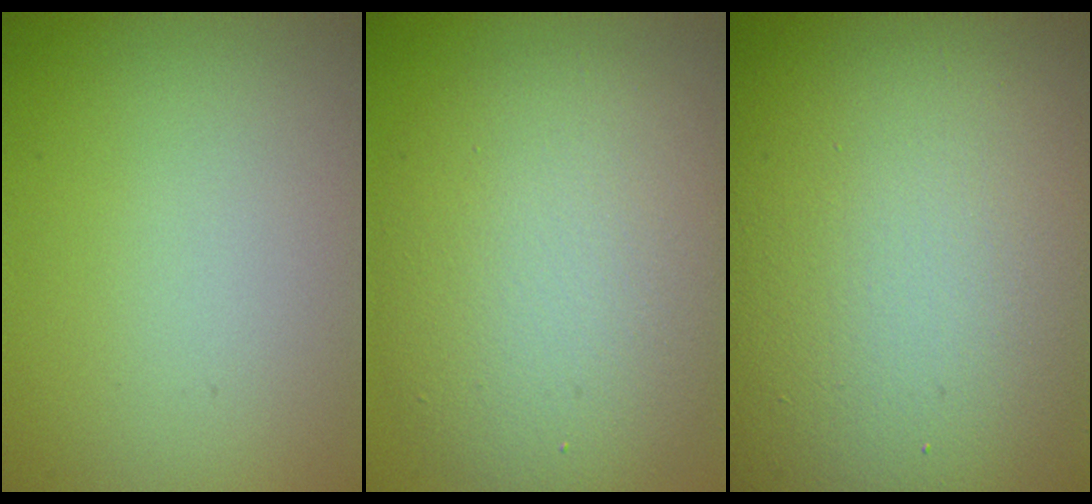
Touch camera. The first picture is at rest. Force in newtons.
{"total": 8.5, "press": 8.5, "slide": 0.5}
{"total": 25.1, "press": 25.1, "slide": 1.4}